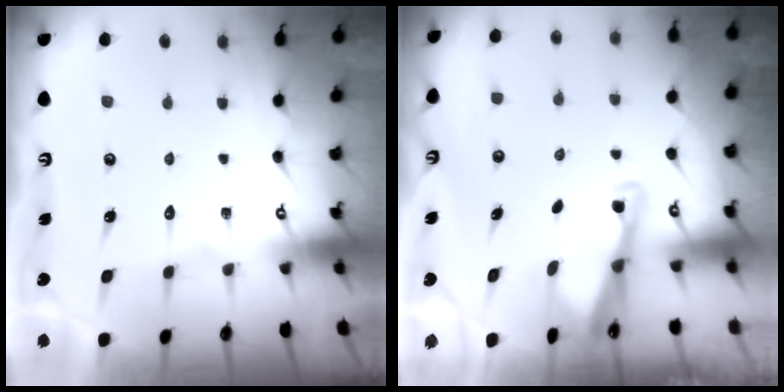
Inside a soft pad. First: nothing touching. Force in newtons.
{"total": 2.8, "press": 2.8, "slide": 0.3}